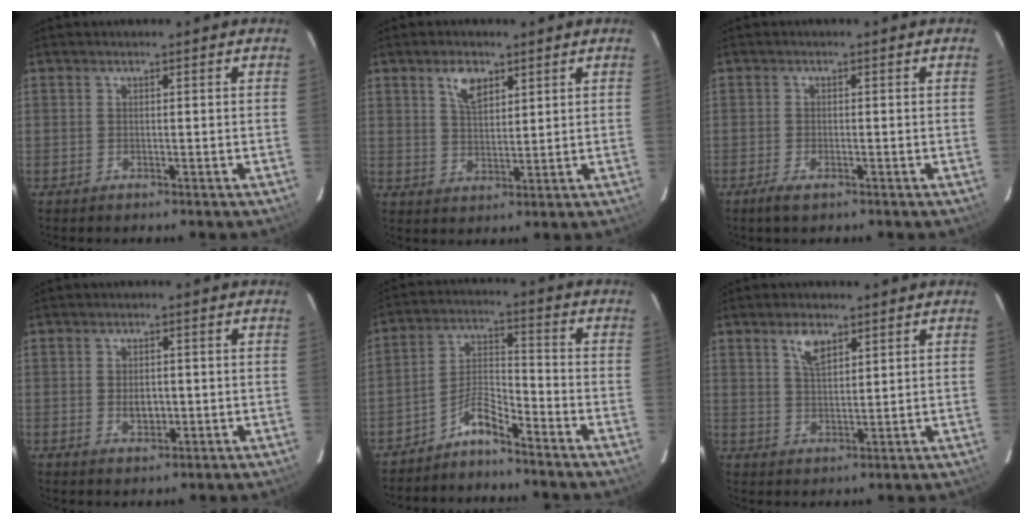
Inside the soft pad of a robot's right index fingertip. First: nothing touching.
{"total": 5.4, "force": [3.1, 2.6, 3.5], "torque": [-0.062, 0.005, 0.057]}
{"total": 2.7, "force": [-1.8, 0.8, 1.8], "torque": [-0.043, -0.006, -0.034]}
{"total": 3.3, "force": [-0.3, 2.1, 2.5], "torque": [-0.042, -0.001, -0.003]}
{"total": 5.5, "force": [-4.8, 0.7, 2.6], "torque": [-0.059, 0.027, -0.095]}
{"total": 4.9, "force": [2.9, 2.2, 3.3], "torque": [-0.059, 0.004, 0.055]}